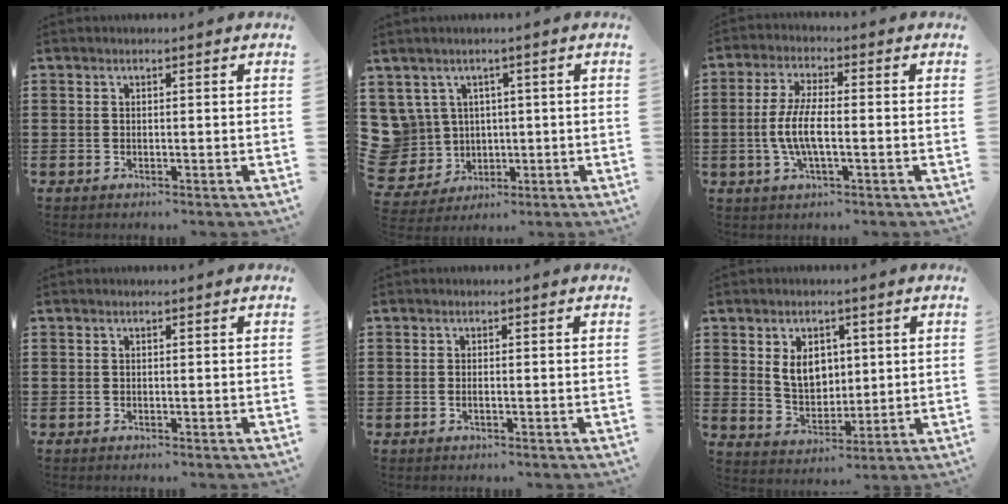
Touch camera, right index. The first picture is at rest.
{"total": 6.9, "force": [1.5, 6.7, 1.0], "torque": [-0.085, -0.008, 0.031]}
{"total": 6.2, "force": [-1.4, 1.9, 5.8], "torque": [-0.136, -0.007, -0.035]}
{"total": 0.0}
{"total": 0.5, "force": [-0.3, 0.0, 0.5], "torque": [-0.009, -0.004, -0.004]}
{"total": 6.4, "force": [1.6, 4.5, 4.2], "torque": [-0.079, 0.008, 0.024]}